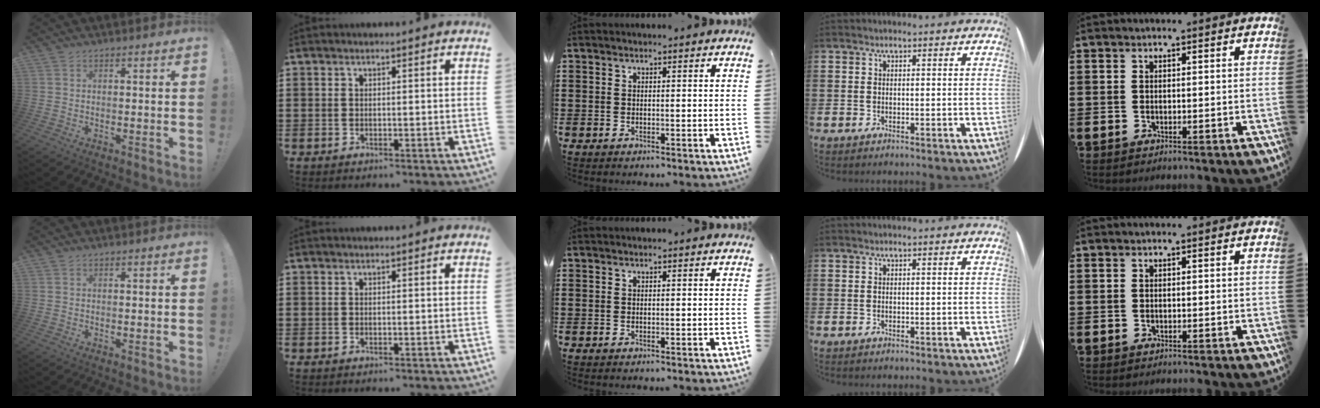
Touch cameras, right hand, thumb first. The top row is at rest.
{}